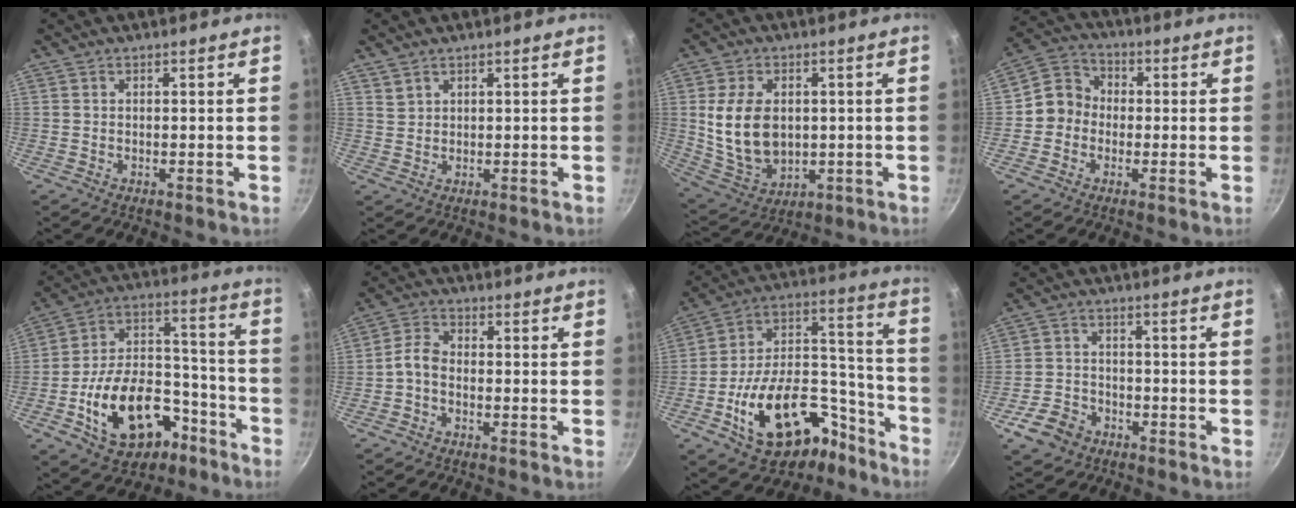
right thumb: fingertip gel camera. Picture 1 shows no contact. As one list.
[{"total": 1.7, "force": [1.4, 1.0, 0.4], "torque": [0.000, 0.000, 0.030]}, {"total": 13.7, "force": [0.8, 9.5, 9.8], "torque": [-0.166, -0.012, 0.032]}, {"total": 7.4, "force": [-0.7, 6.8, 2.9], "torque": [-0.019, 0.020, -0.036]}, {"total": 22.6, "force": [-10.2, 14.1, 14.4], "torque": [-0.196, 0.093, -0.145]}, {"total": 3.6, "force": [-1.5, 2.2, 2.4], "torque": [-0.055, 0.025, -0.040]}, {"total": 28.0, "force": [-14.4, 16.0, 17.9], "torque": [-0.224, 0.111, -0.215]}, {"total": 7.0, "force": [-3.9, 5.0, 2.8], "torque": [-0.045, 0.033, -0.074]}]